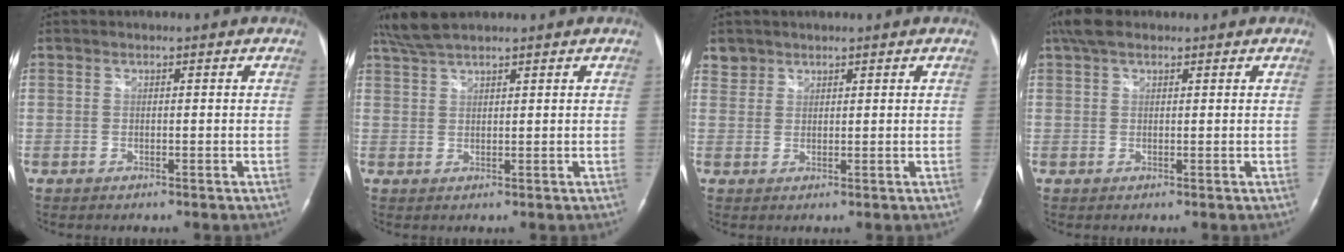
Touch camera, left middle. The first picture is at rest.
{"total": 4.9, "force": [4.2, 0.6, 2.3], "torque": [-0.057, 0.014, 0.086]}
{"total": 2.2, "force": [1.7, 1.3, -0.4], "torque": [0.014, 0.008, 0.026]}
{"total": 4.0, "force": [2.8, 1.8, 2.2], "torque": [-0.051, 0.020, 0.053]}